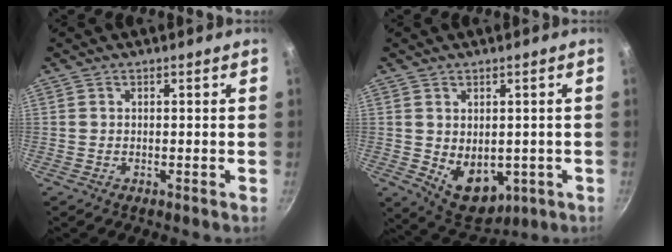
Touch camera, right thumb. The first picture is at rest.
{"total": 9.5, "force": [-1.1, 6.6, 6.7], "torque": [-0.075, -0.015, 0.008]}